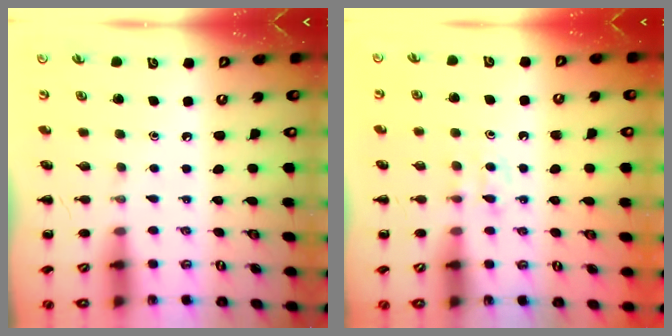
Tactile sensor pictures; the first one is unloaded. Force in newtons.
{"total": 5.2, "press": 5.0, "slide": 1.5}